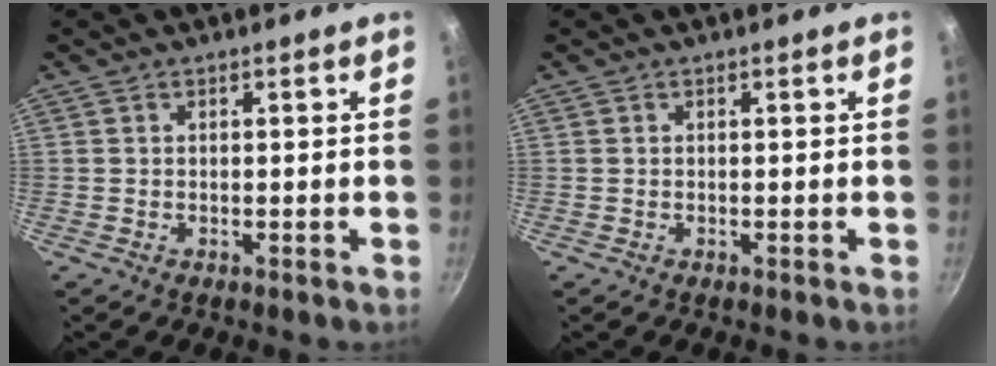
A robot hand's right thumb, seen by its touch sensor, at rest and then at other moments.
{"total": 0.0}